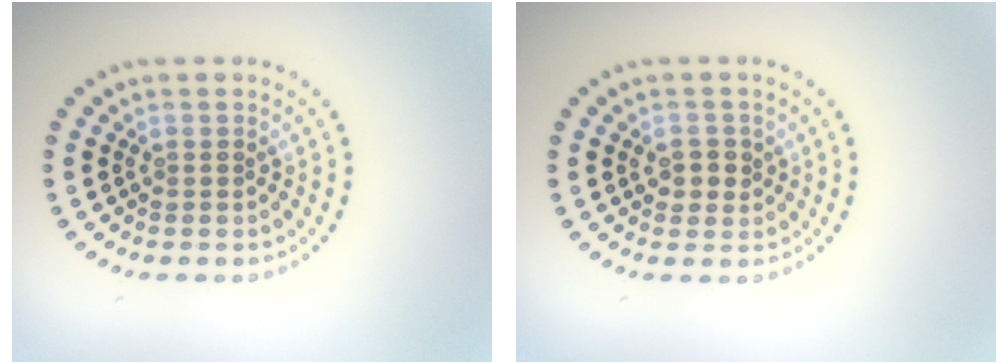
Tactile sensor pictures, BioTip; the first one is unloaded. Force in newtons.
{"total": 2.1, "press": 2.0, "slide": 0.4}